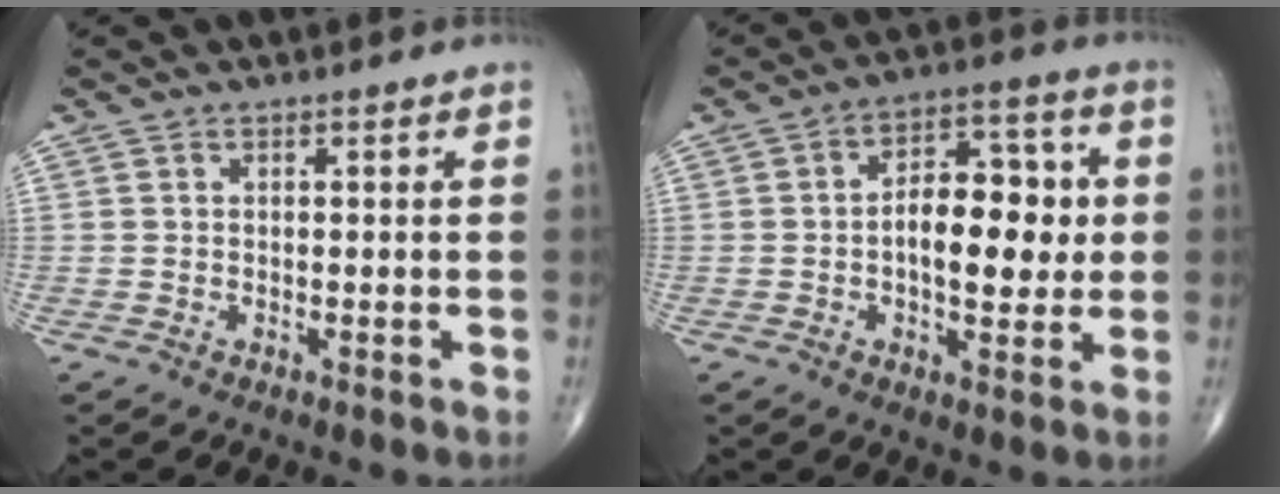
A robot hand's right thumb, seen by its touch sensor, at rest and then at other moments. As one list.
[{"total": 11.4, "force": [-0.2, 6.2, 9.6], "torque": [-0.106, 0.020, -0.006]}]